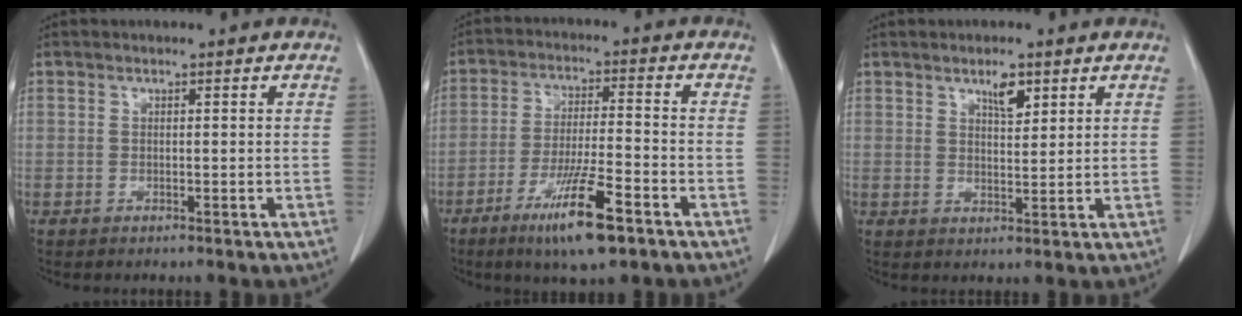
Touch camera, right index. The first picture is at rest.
{"total": 10.9, "force": [-6.3, 1.0, 8.9], "torque": [-0.162, -0.024, -0.109]}
{"total": 3.5, "force": [2.1, 1.1, 2.5], "torque": [-0.044, -0.003, 0.036]}